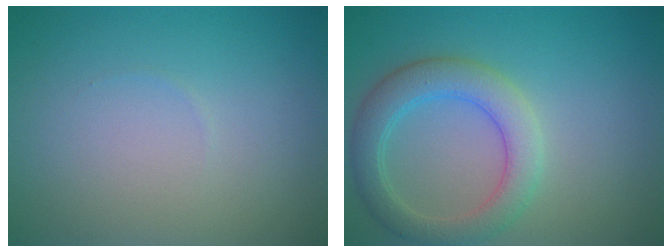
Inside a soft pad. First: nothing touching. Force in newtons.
{"total": 4.5, "press": 4.5, "slide": 0.3}